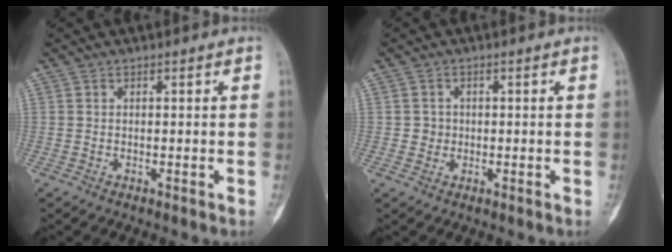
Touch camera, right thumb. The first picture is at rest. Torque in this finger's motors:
{"motor_torque": [0.25, 0.62, 0.09, -0.54, 0.03]}